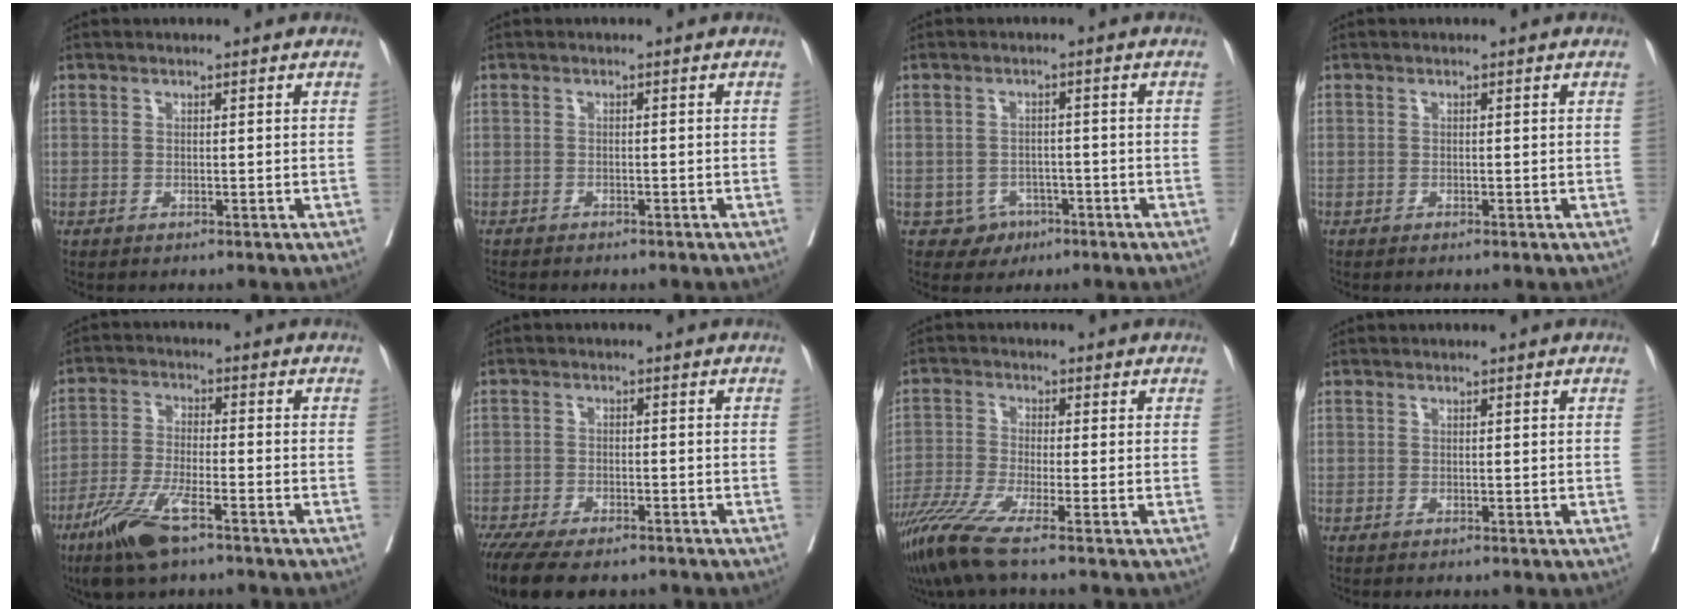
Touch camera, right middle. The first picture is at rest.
{"total": 3.6, "force": [-3.1, 1.0, 1.5], "torque": [-0.024, -0.006, -0.036]}
{"total": 3.7, "force": [-1.8, 3.1, 0.4], "torque": [0.000, 0.011, -0.020]}
{"total": 0.0}
{"total": 9.8, "force": [-6.2, 1.8, 7.4], "torque": [-0.155, -0.022, -0.114]}
{"total": 12.6, "force": [-9.8, 4.2, 6.6], "torque": [-0.129, -0.013, -0.150]}
{"total": 7.8, "force": [-5.5, -0.7, 5.4], "torque": [-0.112, -0.029, -0.109]}
{"total": 0.0}